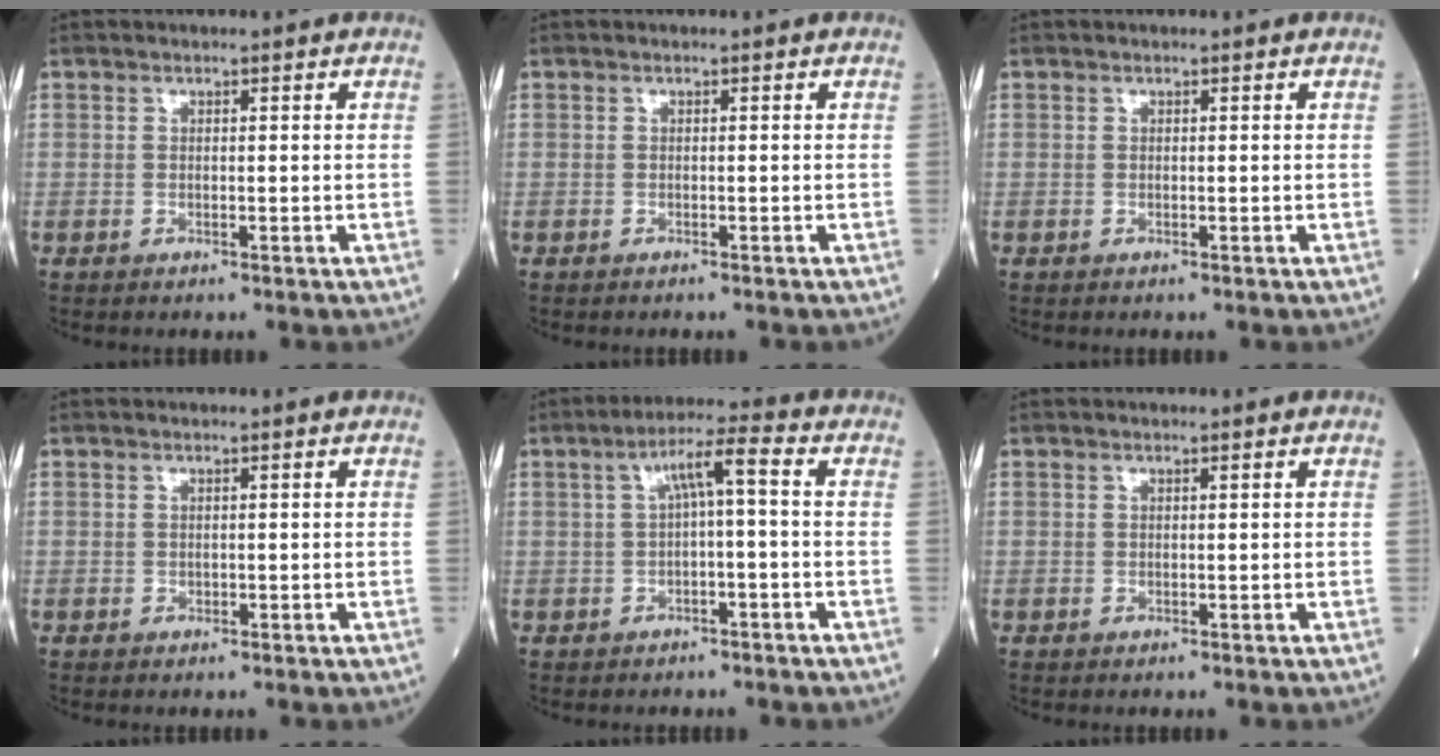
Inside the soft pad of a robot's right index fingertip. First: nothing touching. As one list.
[{"total": 0.7, "force": [-0.6, 0.0, 0.3], "torque": [0.000, 0.000, -0.009]}, {"total": 0.0}, {"total": 0.0}, {"total": 5.4, "force": [0.4, 0.5, 5.3], "torque": [-0.090, 0.025, 0.006]}, {"total": 0.0}]